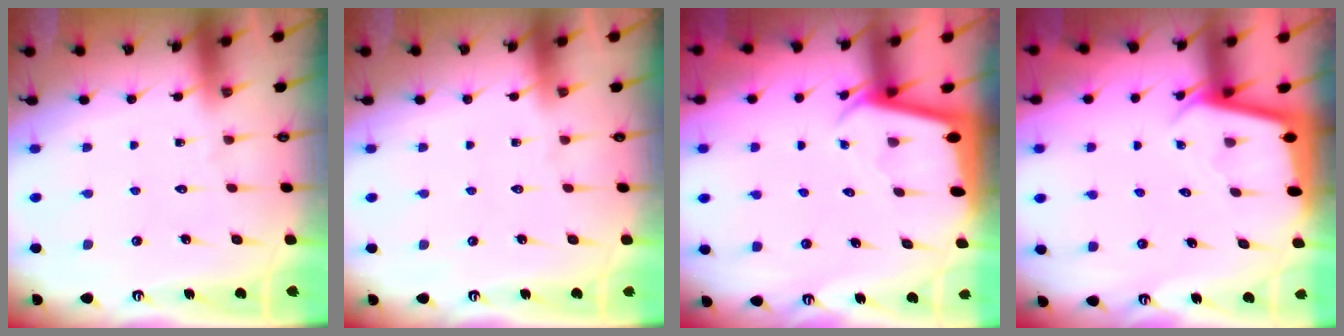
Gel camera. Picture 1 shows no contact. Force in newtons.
{"total": 0.0}
{"total": 2.2, "press": 2.2, "slide": 0.1}
{"total": 2.5, "press": 2.5, "slide": 0.1}